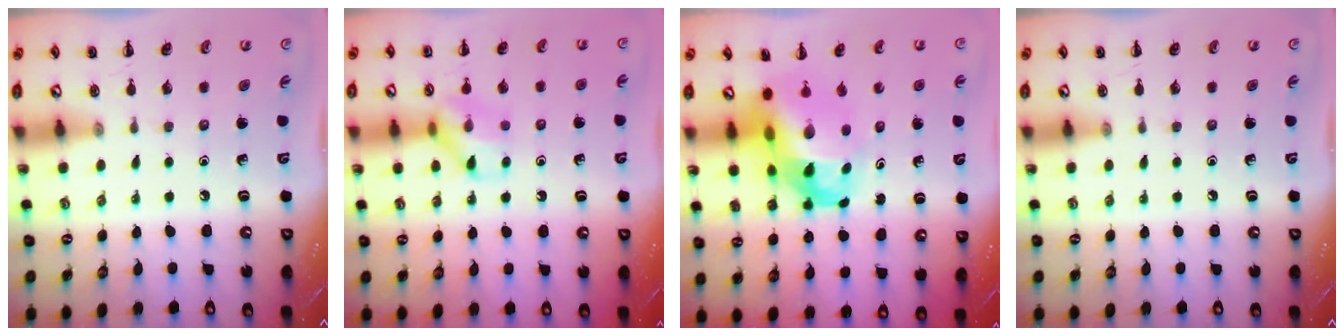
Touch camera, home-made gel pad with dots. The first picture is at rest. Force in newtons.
{"total": 9.5, "press": 9.5, "slide": 0.2}
{"total": 10.8, "press": 10.4, "slide": 2.9}
{"total": 0.0}